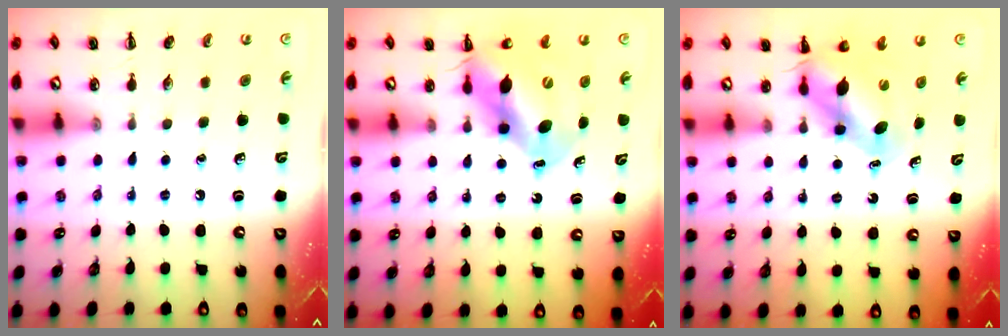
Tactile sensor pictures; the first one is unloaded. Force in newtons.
{"total": 11.0, "press": 10.7, "slide": 2.5}
{"total": 6.9, "press": 6.9, "slide": 0.6}